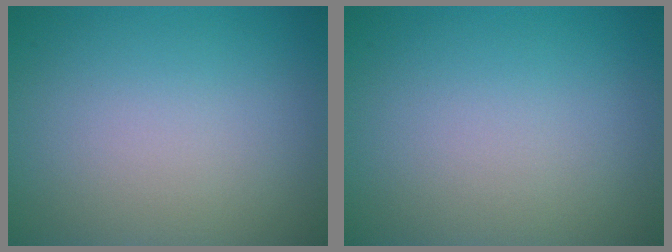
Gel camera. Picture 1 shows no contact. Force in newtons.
{"total": 0.0}